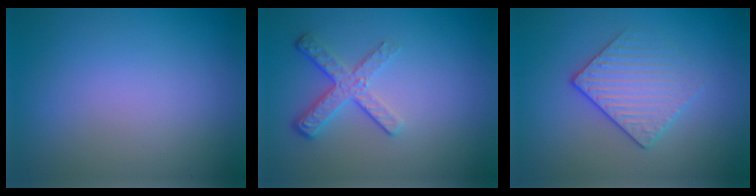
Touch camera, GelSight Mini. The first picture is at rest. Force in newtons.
{"total": 3.4, "press": 2.6, "slide": 2.2}
{"total": 3.0, "press": 2.8, "slide": 1.2}